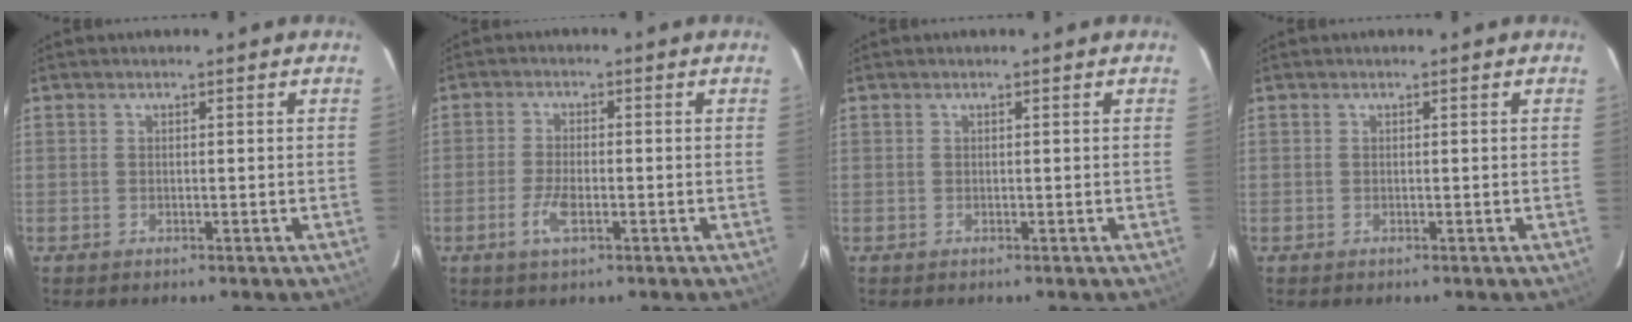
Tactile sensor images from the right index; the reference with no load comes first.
{"total": 4.5, "force": [-2.0, 1.6, 3.7], "torque": [-0.084, -0.003, -0.040]}
{"total": 0.0}
{"total": 0.0}